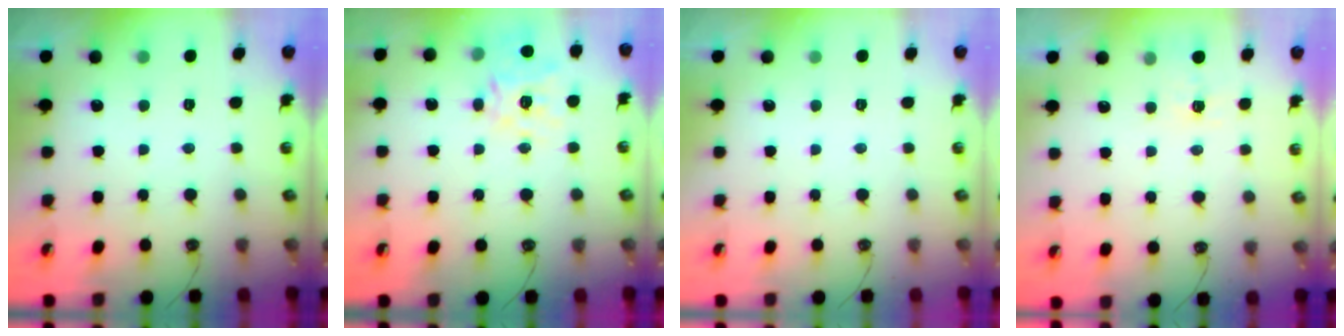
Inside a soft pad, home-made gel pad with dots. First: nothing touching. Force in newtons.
{"total": 16.6, "press": 16.4, "slide": 2.3}
{"total": 0.0}
{"total": 4.0, "press": 4.0, "slide": 0.5}